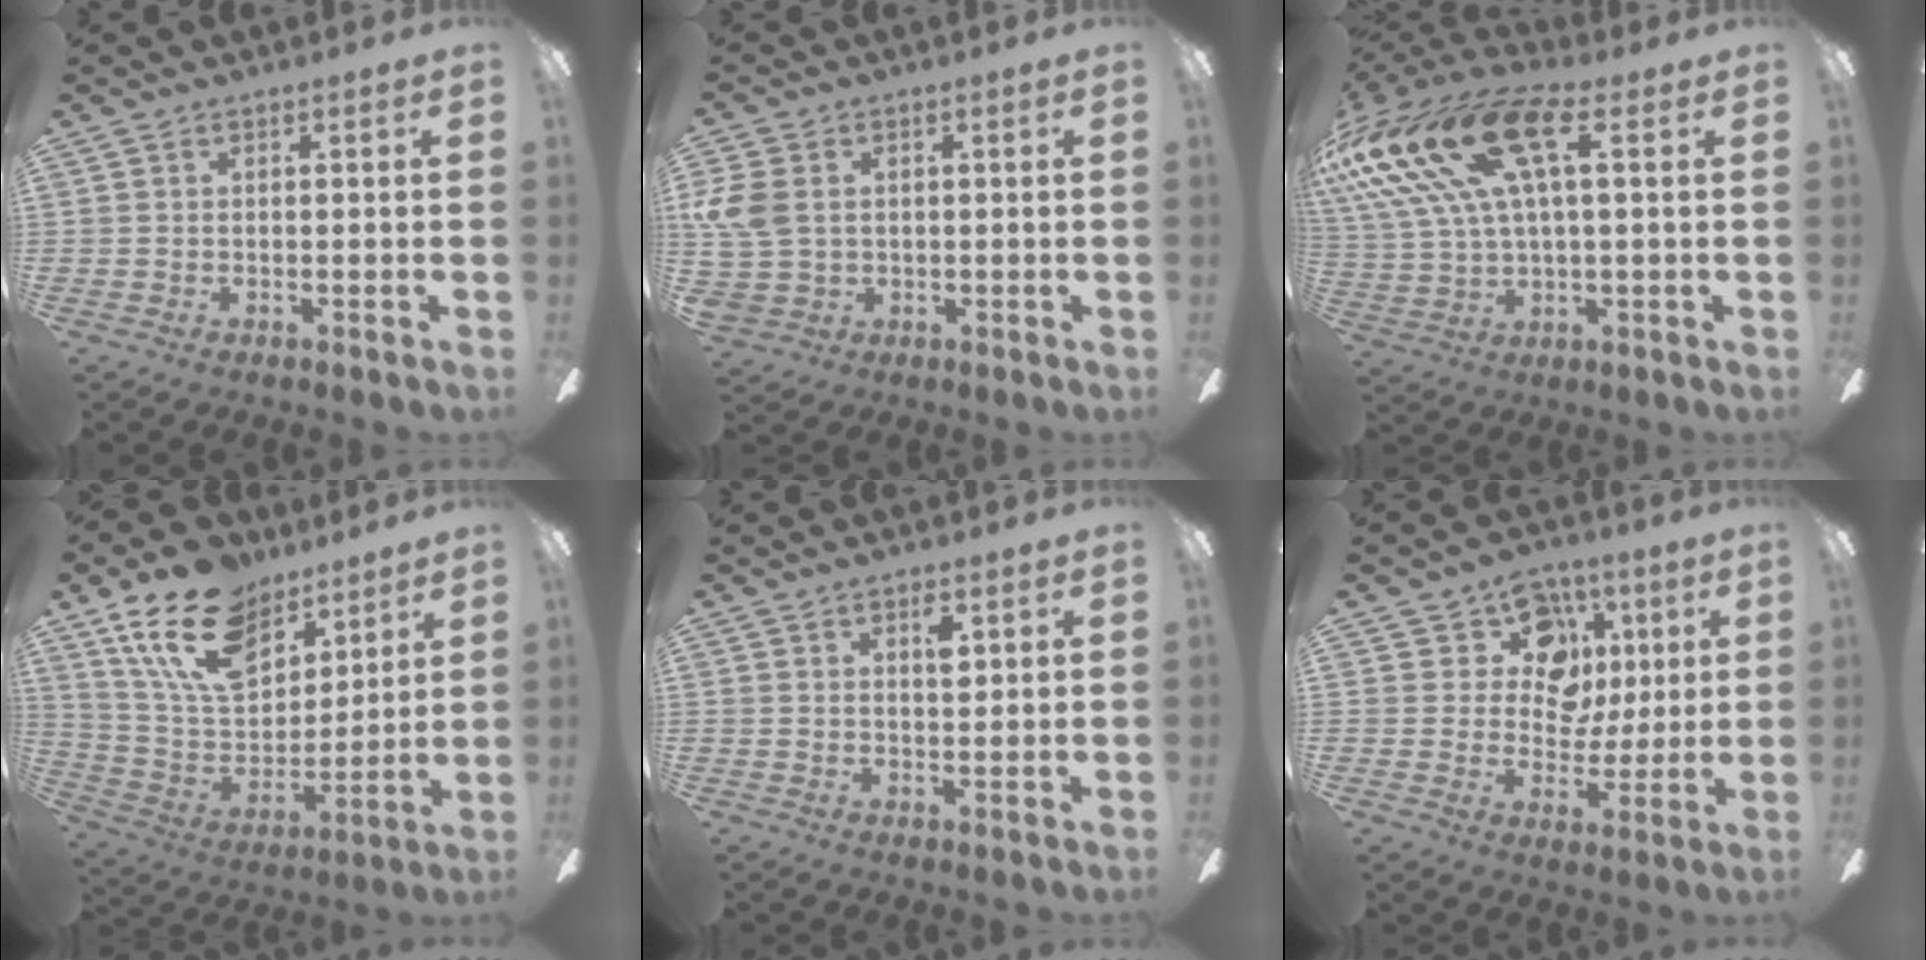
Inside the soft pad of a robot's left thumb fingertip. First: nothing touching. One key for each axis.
{"total": 9.2, "fx": 1.4, "fy": 7.1, "fz": 5.7, "tx": -0.140, "ty": 0.012, "tz": 0.032}
{"total": 22.2, "fx": 7.3, "fy": 10.9, "fz": 17.9, "tx": -0.375, "ty": -0.008, "tz": 0.126}
{"total": 20.2, "fx": 12.8, "fy": 11.5, "fz": 10.6, "tx": -0.196, "ty": -0.053, "tz": 0.236}
{"total": 3.6, "fx": 1.8, "fy": 1.7, "fz": 2.6, "tx": -0.032, "ty": -0.004, "tz": 0.024}
{"total": 13.5, "fx": 4.8, "fy": 10.9, "fz": 6.2, "tx": -0.089, "ty": -0.012, "tz": 0.091}